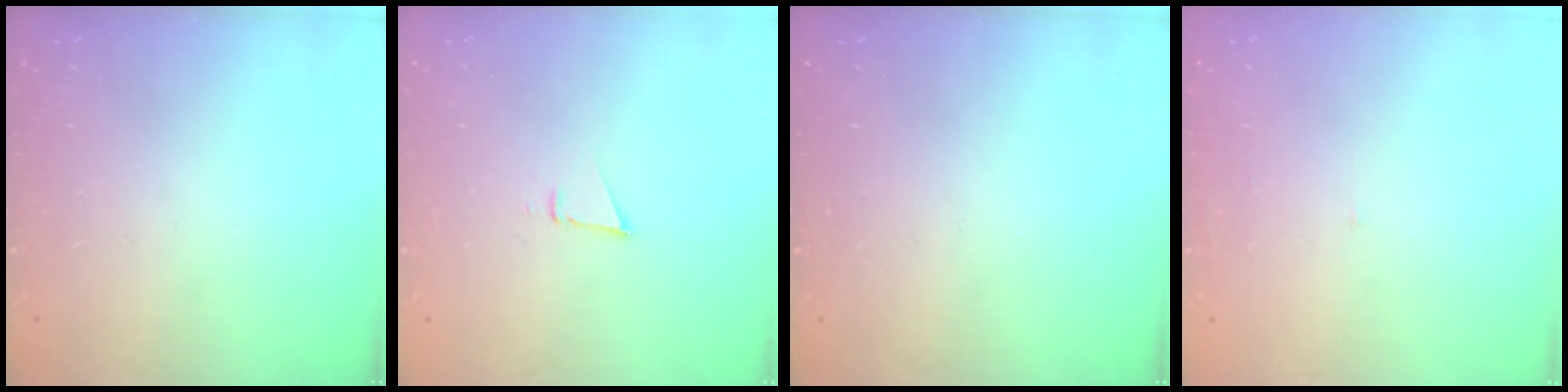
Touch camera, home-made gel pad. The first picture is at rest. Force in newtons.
{"total": 2.6, "press": 2.5, "slide": 0.8}
{"total": 0.0}
{"total": 2.0, "press": 2.0, "slide": 0.1}